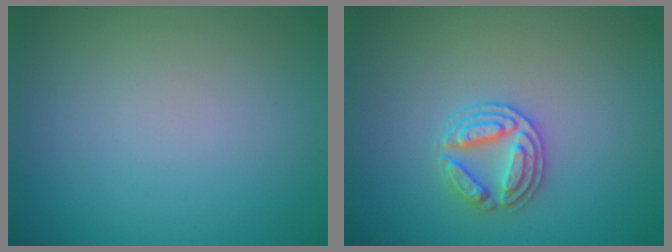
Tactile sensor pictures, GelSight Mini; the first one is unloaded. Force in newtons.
{"total": 2.7, "press": 2.6, "slide": 0.7}